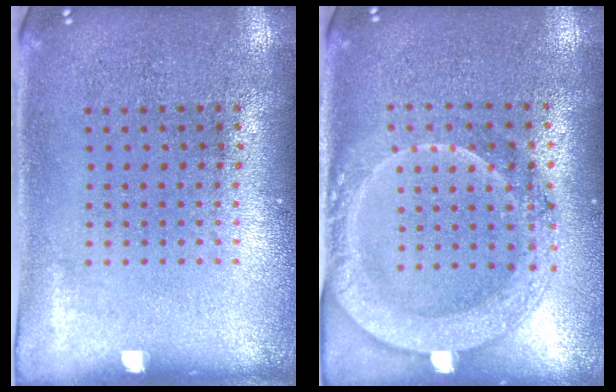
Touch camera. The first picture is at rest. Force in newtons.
{"total": 1.9, "press": 1.8, "slide": 0.6}